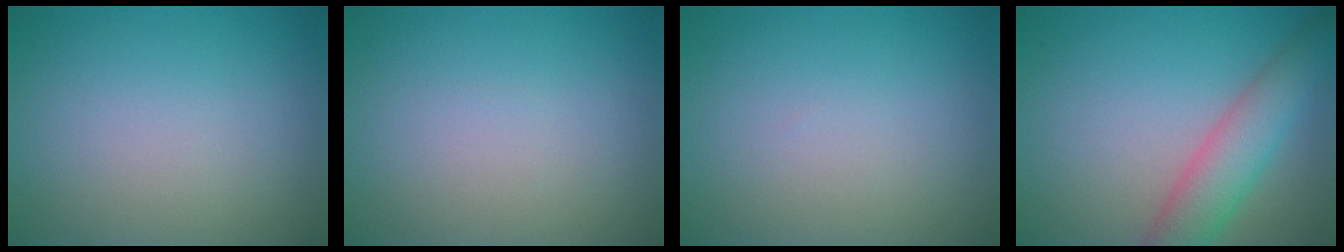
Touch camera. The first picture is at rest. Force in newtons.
{"total": 0.0}
{"total": 0.0}
{"total": 4.9, "press": 4.9, "slide": 0.2}